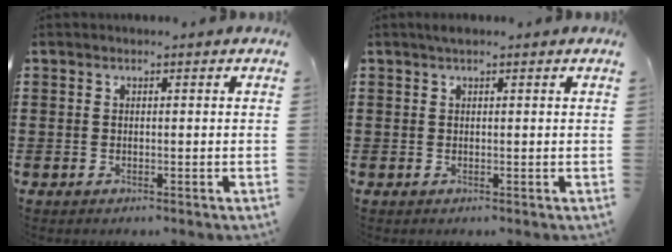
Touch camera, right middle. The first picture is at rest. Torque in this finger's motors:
{"motor_torque": [0.40, -0.44, 0.19, 0.04]}